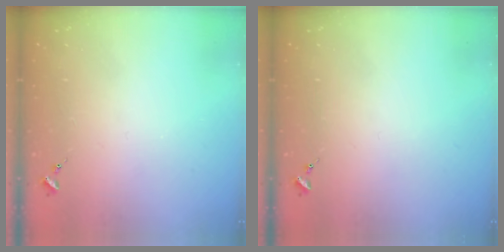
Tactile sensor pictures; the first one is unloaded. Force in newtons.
{"total": 0.0}